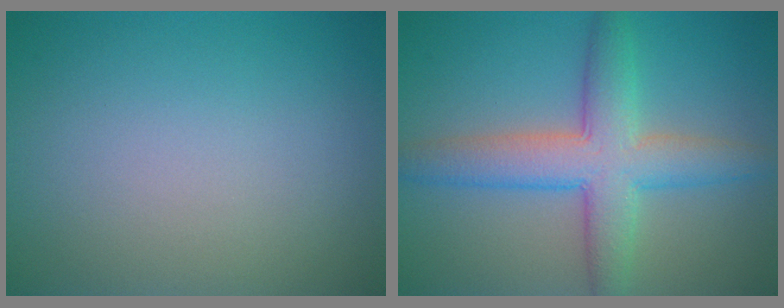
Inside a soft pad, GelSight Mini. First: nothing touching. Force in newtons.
{"total": 6.3, "press": 6.3, "slide": 0.3}